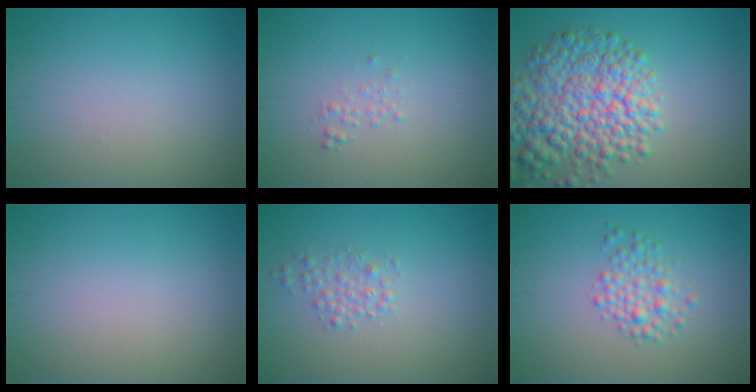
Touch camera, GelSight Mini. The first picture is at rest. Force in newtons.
{"total": 0.7, "press": 0.7, "slide": 0.1}
{"total": 8.8, "press": 8.7, "slide": 0.4}
{"total": 0.0}
{"total": 1.6, "press": 1.6, "slide": 0.0}
{"total": 2.4, "press": 2.4, "slide": 0.0}